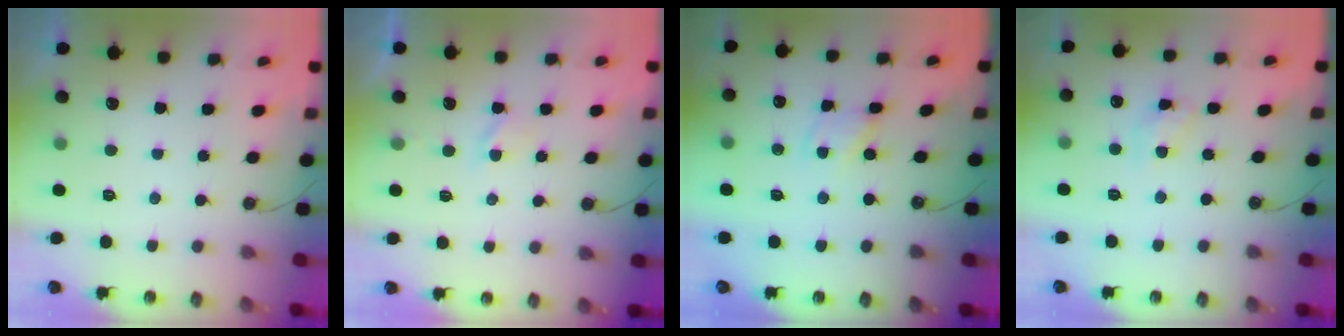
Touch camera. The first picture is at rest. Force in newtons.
{"total": 1.9, "press": 1.9, "slide": 0.4}
{"total": 1.2, "press": 1.2, "slide": 0.2}
{"total": 7.8, "press": 7.8, "slide": 0.6}